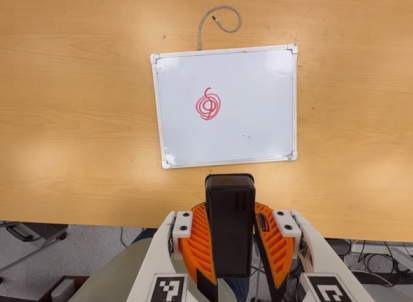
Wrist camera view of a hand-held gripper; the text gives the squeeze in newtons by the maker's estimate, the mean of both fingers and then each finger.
{"total": 11.7, "left": 9.2, "right": 14.1}